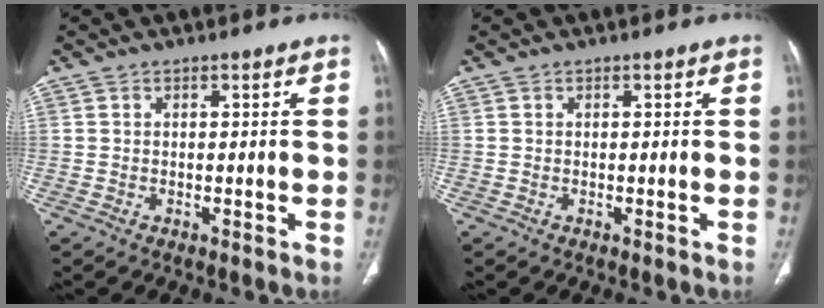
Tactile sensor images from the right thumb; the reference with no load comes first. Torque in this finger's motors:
{"motor_torque": [-0.05, 0.05, -0.28, 0.07, 0.00]}